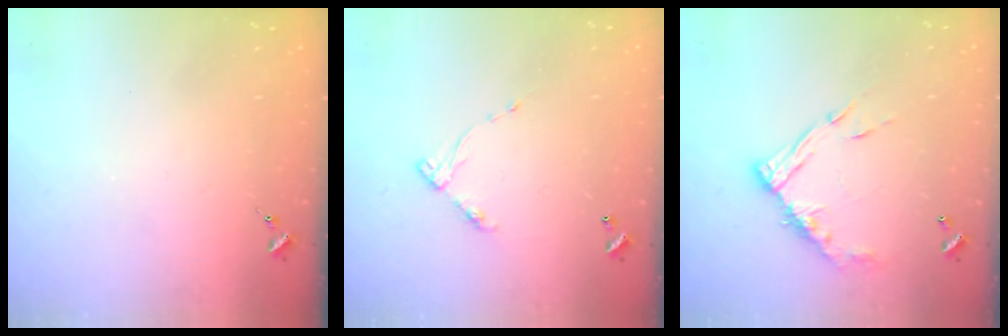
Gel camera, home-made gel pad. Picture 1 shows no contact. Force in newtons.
{"total": 5.9, "press": 5.9, "slide": 0.4}
{"total": 13.3, "press": 13.3, "slide": 1.1}